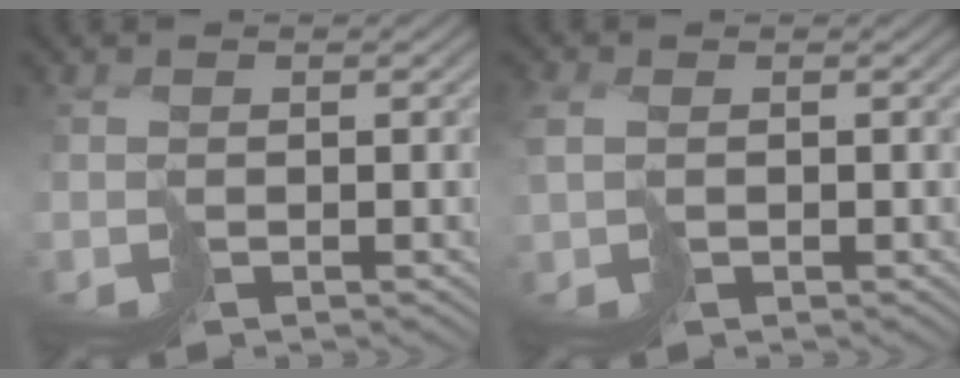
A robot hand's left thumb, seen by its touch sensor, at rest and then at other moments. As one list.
[{"total": 2.8, "force": [0.3, 2.0, 1.9], "torque": [-0.060, -0.001, 0.009]}]